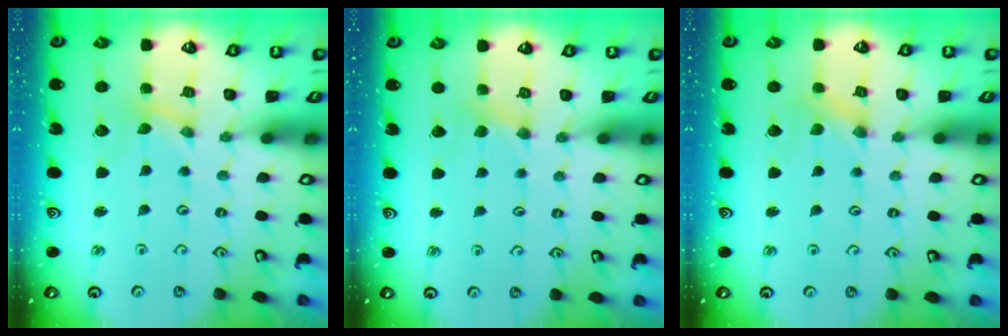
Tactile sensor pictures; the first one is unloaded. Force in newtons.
{"total": 3.0, "press": 2.9, "slide": 0.5}
{"total": 0.0}